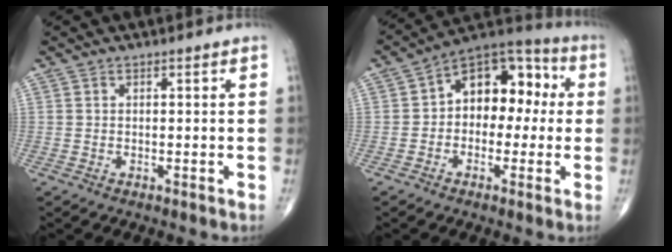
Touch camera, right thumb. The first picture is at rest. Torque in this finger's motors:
{"motor_torque": [0.16, 0.27, 0.97, 0.13, 0.14]}